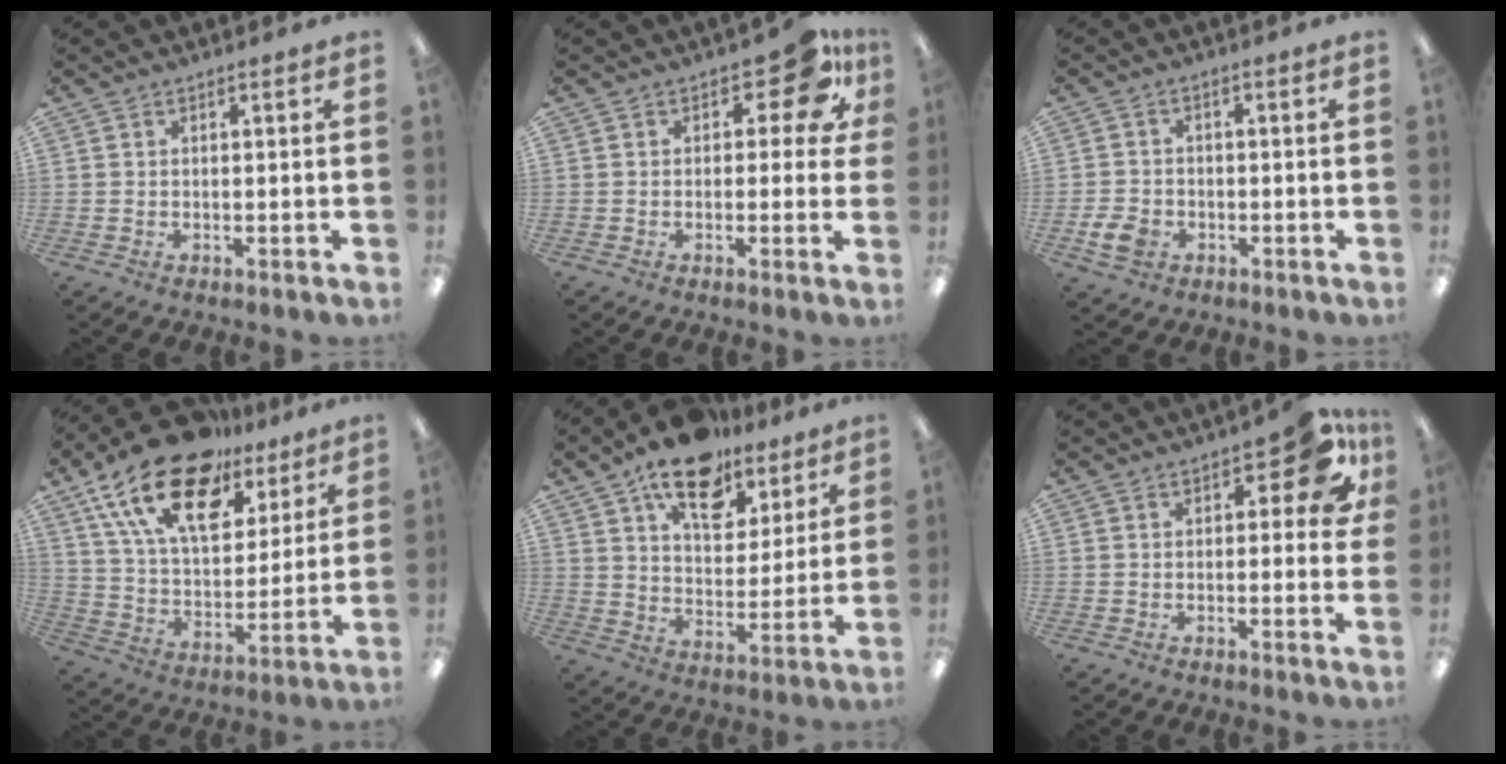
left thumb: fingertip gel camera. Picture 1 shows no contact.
{"total": 8.6, "force": [4.3, 4.2, 6.2], "torque": [-0.078, -0.015, 0.072]}
{"total": 4.9, "force": [-2.3, 3.6, 2.3], "torque": [-0.047, 0.008, -0.039]}
{"total": 22.0, "force": [13.9, 10.8, 13.1], "torque": [-0.253, -0.076, 0.244]}
{"total": 16.8, "force": [11.7, 8.6, 8.3], "torque": [-0.130, -0.061, 0.205]}
{"total": 9.0, "force": [4.0, 4.0, 7.1], "torque": [-0.081, -0.013, 0.064]}